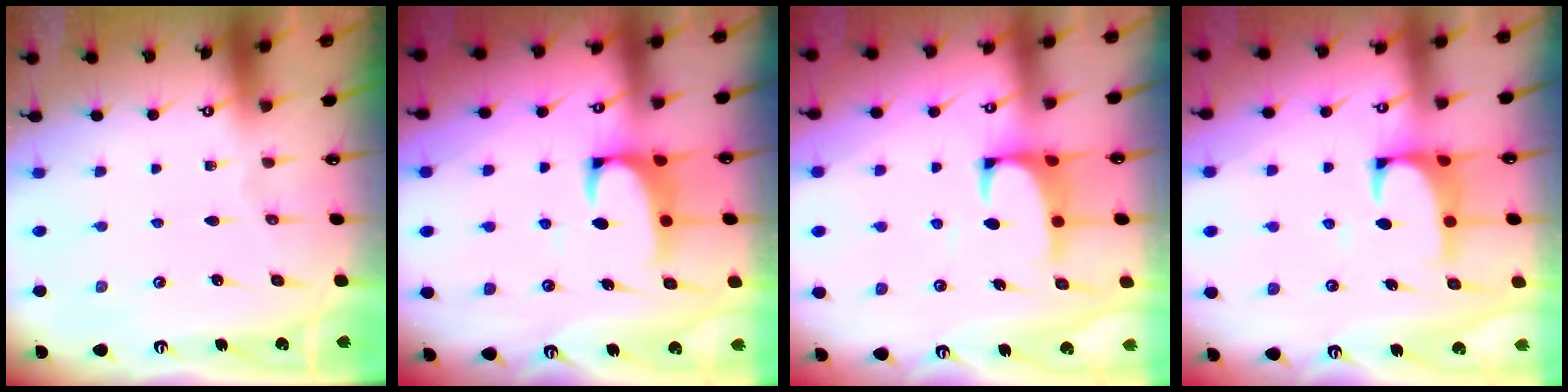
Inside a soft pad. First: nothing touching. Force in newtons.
{"total": 2.3, "press": 2.1, "slide": 1.0}
{"total": 1.7, "press": 1.5, "slide": 0.7}
{"total": 1.8, "press": 1.6, "slide": 0.7}